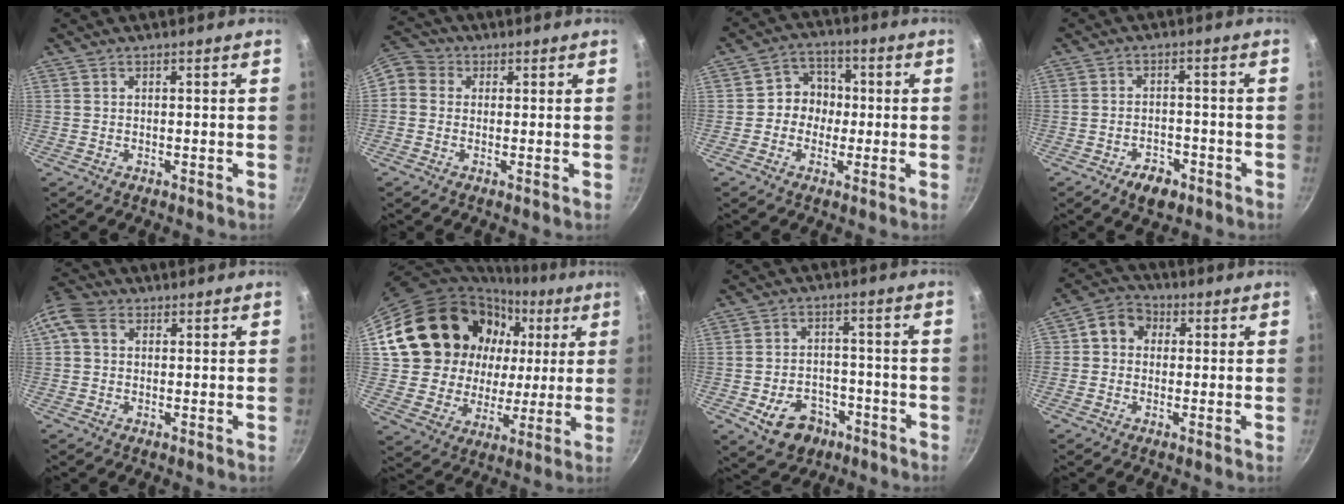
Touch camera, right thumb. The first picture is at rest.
{"total": 6.1, "force": [0.3, 5.5, 2.6], "torque": [-0.046, 0.020, -0.015]}
{"total": 6.9, "force": [-0.4, 6.3, 2.8], "torque": [0.002, 0.017, -0.021]}
{"total": 5.4, "force": [-3.3, 3.1, 3.0], "torque": [-0.039, 0.019, -0.045]}
{"total": 7.7, "force": [2.0, 5.9, 4.5], "torque": [-0.098, 0.019, 0.022]}
{"total": 23.7, "force": [7.1, 19.4, 11.5], "torque": [-0.178, 0.016, 0.138]}
{"total": 9.9, "force": [-4.7, 7.2, 4.9], "torque": [-0.057, 0.034, -0.063]}
{"total": 6.6, "force": [0.8, 5.8, 3.0], "torque": [-0.025, 0.014, -0.007]}